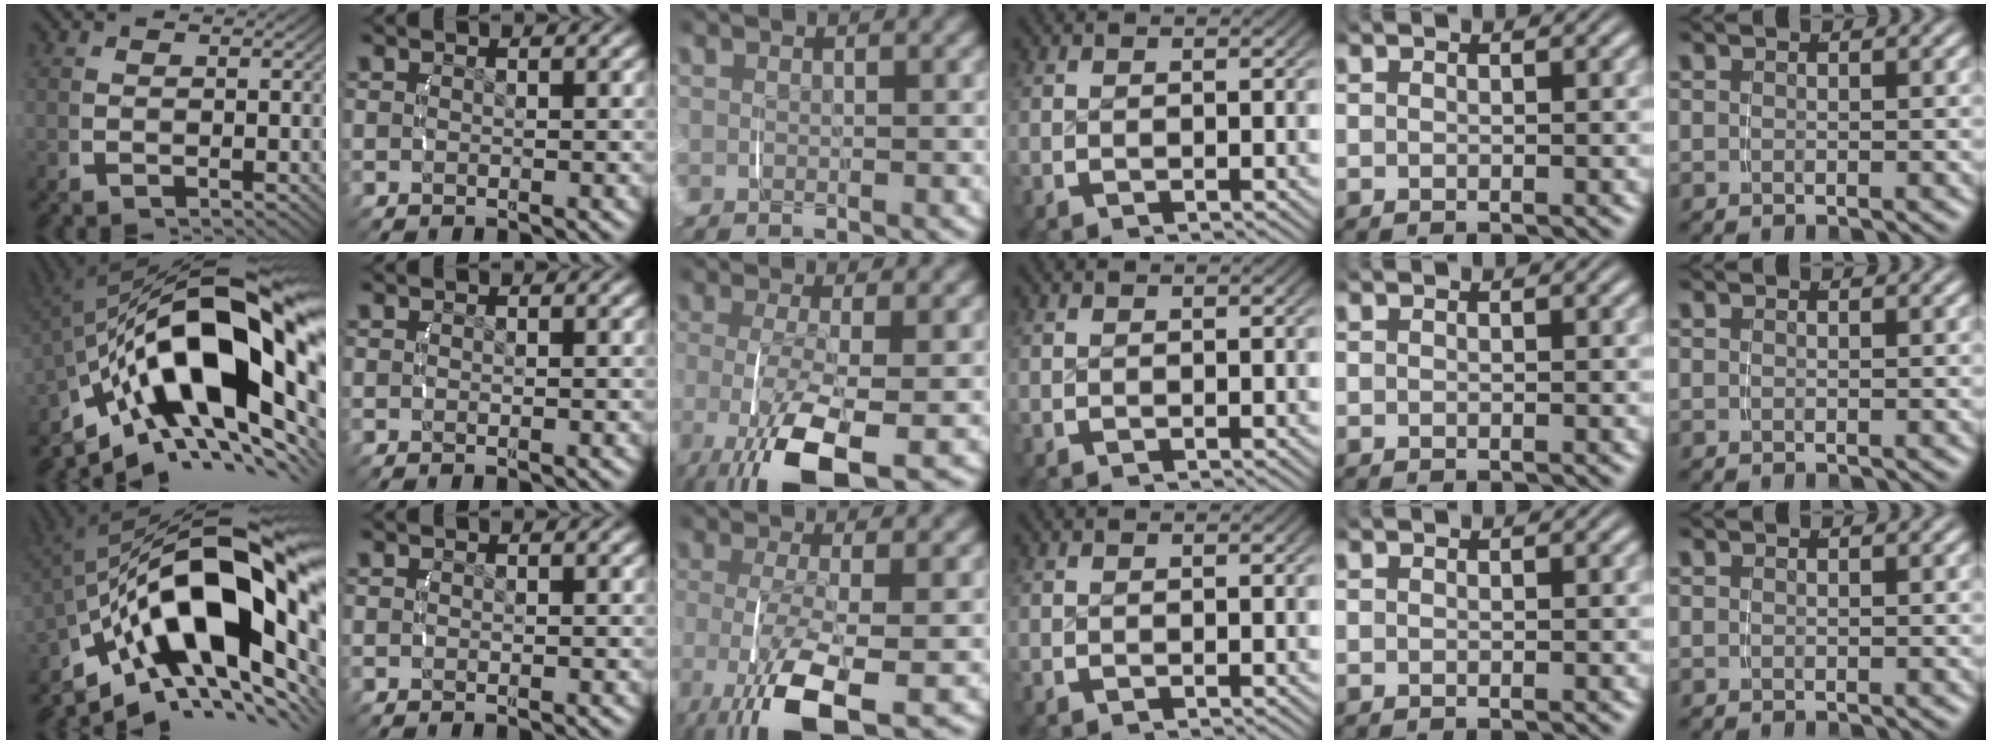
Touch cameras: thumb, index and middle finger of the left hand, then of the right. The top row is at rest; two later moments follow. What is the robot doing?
{"motion": "lift_and_place", "object": "camera"}